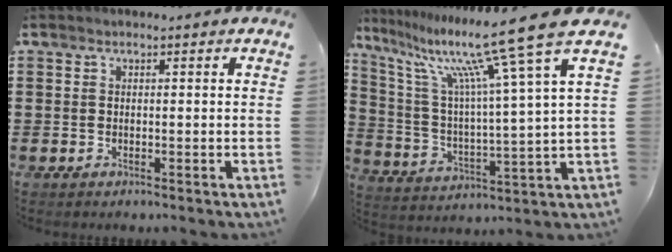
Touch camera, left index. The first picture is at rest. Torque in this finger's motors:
{"motor_torque": [2.14, 0.00, 0.94, 0.21]}